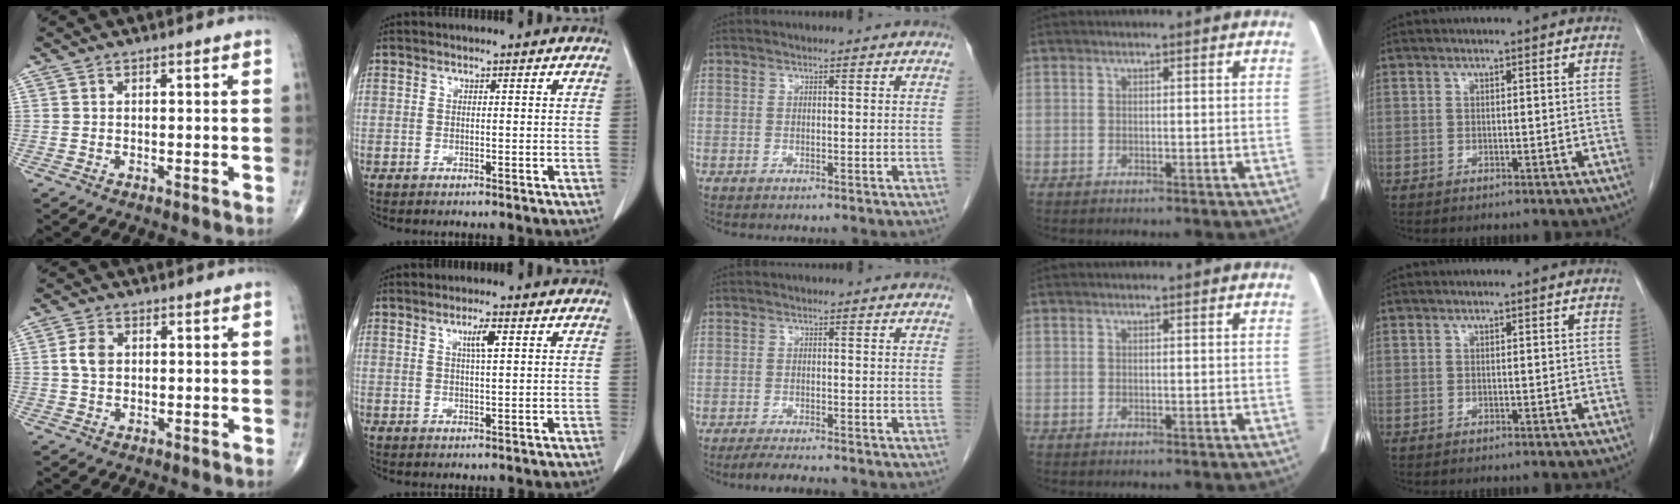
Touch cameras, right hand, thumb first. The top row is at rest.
{"thumb": {"total": 3.8, "force": [0.5, 2.6, 2.7], "torque": [-0.052, 0.003, 0.007]}, "index": {"total": 2.8, "force": [1.1, 0.2, 2.6], "torque": [-0.045, -0.001, 0.018]}, "middle": {"total": 3.9, "force": [-3.4, 0.1, 1.9], "torque": [-0.039, -0.014, -0.053]}}